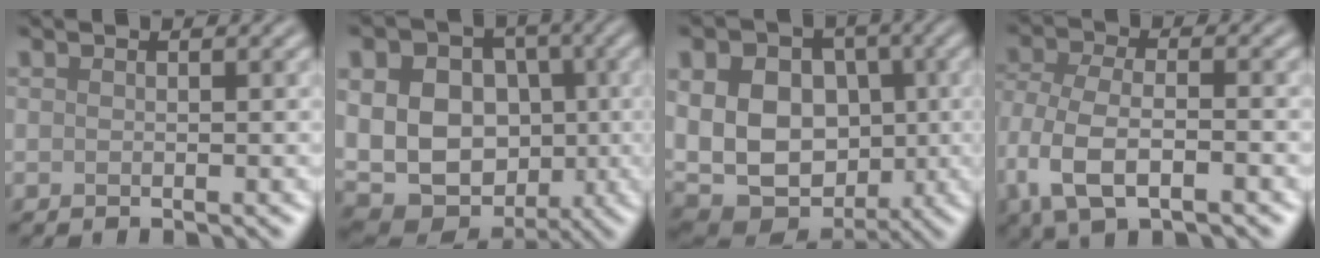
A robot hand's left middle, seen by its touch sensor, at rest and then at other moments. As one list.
[{"total": 17.1, "force": [1.5, 14.2, 9.3], "torque": [-0.178, 0.025, 0.013]}, {"total": 14.7, "force": [1.2, 11.7, 8.9], "torque": [-0.162, 0.030, 0.013]}, {"total": 6.6, "force": [-3.1, 3.1, 4.9], "torque": [-0.108, -0.005, -0.066]}]